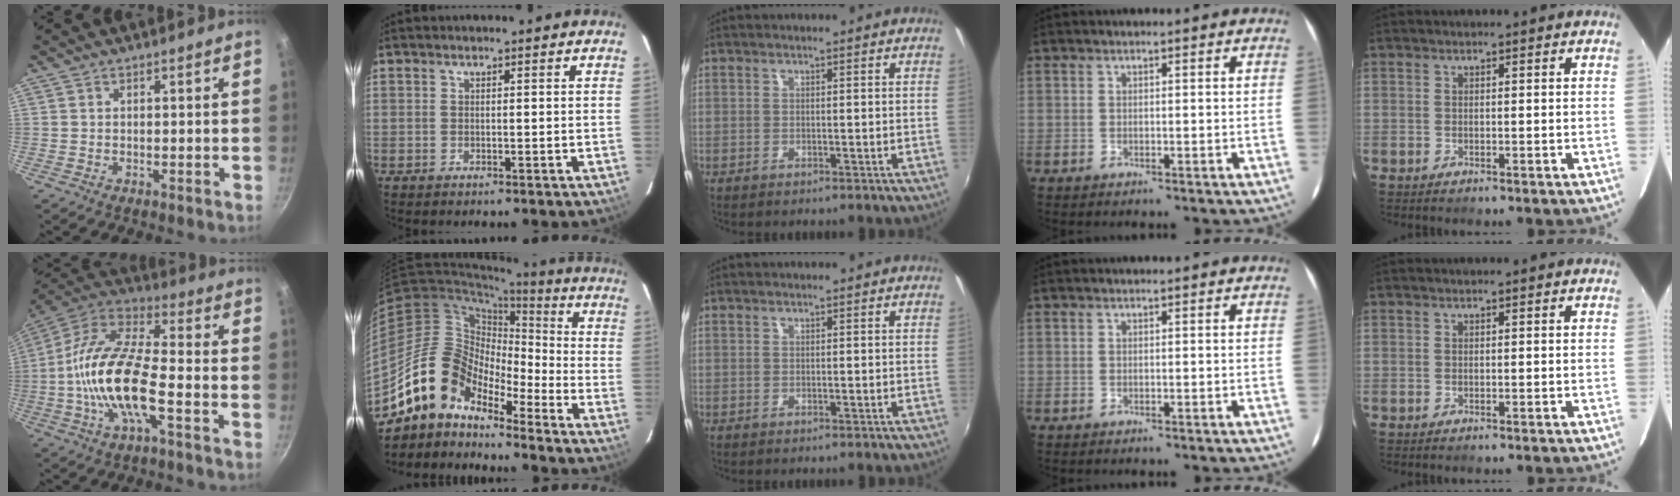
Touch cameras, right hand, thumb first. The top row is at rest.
{"thumb": {"total": 18.2, "force": [-4.4, 6.9, 16.3], "torque": [-0.310, 0.041, -0.105]}, "index": {"total": 12.9, "force": [-10.7, 5.4, 4.8], "torque": [-0.081, 0.022, -0.213]}}